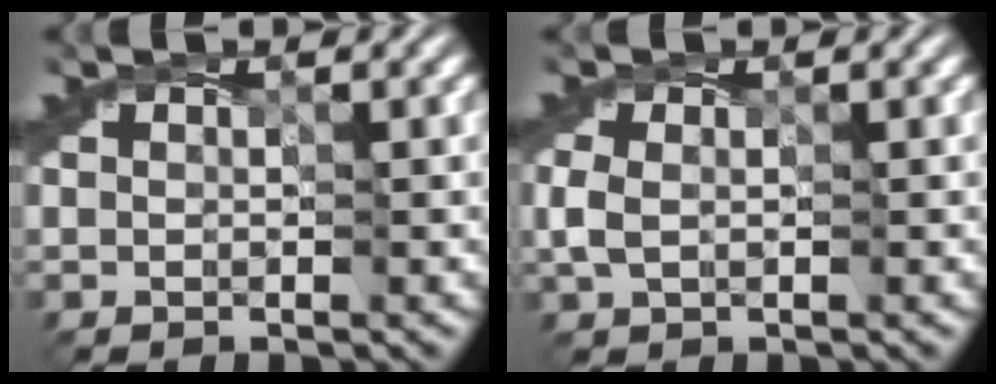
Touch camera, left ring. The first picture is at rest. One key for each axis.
{"total": 1.4, "fx": -0.2, "fy": 1.0, "fz": 0.9, "tx": -0.029, "ty": 0.002, "tz": -0.003}